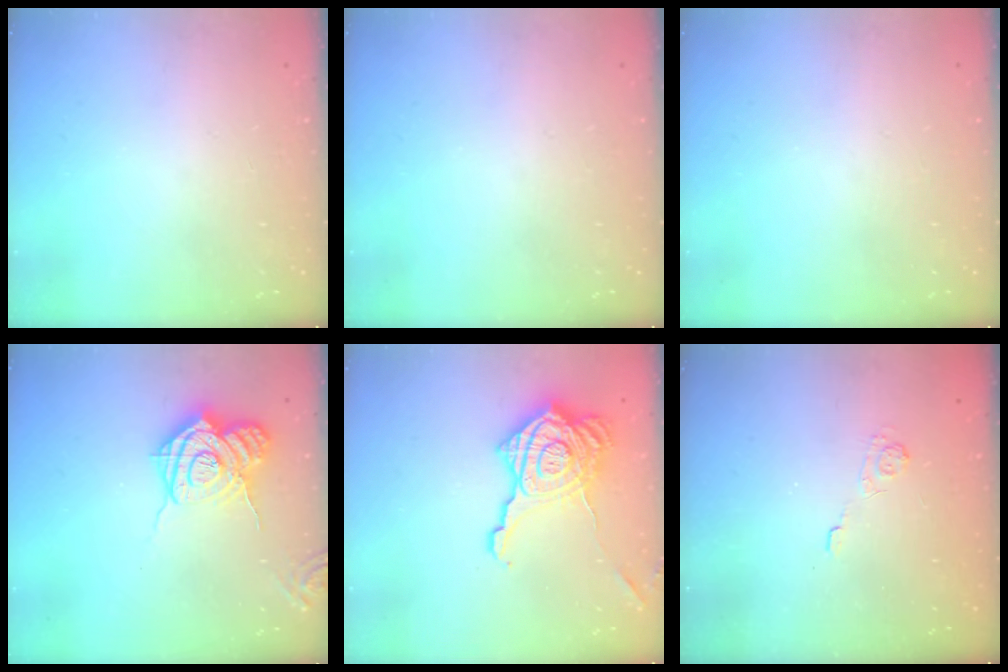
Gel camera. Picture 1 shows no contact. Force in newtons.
{"total": 0.0}
{"total": 0.0}
{"total": 16.0, "press": 15.9, "slide": 1.5}
{"total": 23.5, "press": 23.4, "slide": 2.0}
{"total": 1.9, "press": 1.3, "slide": 1.3}